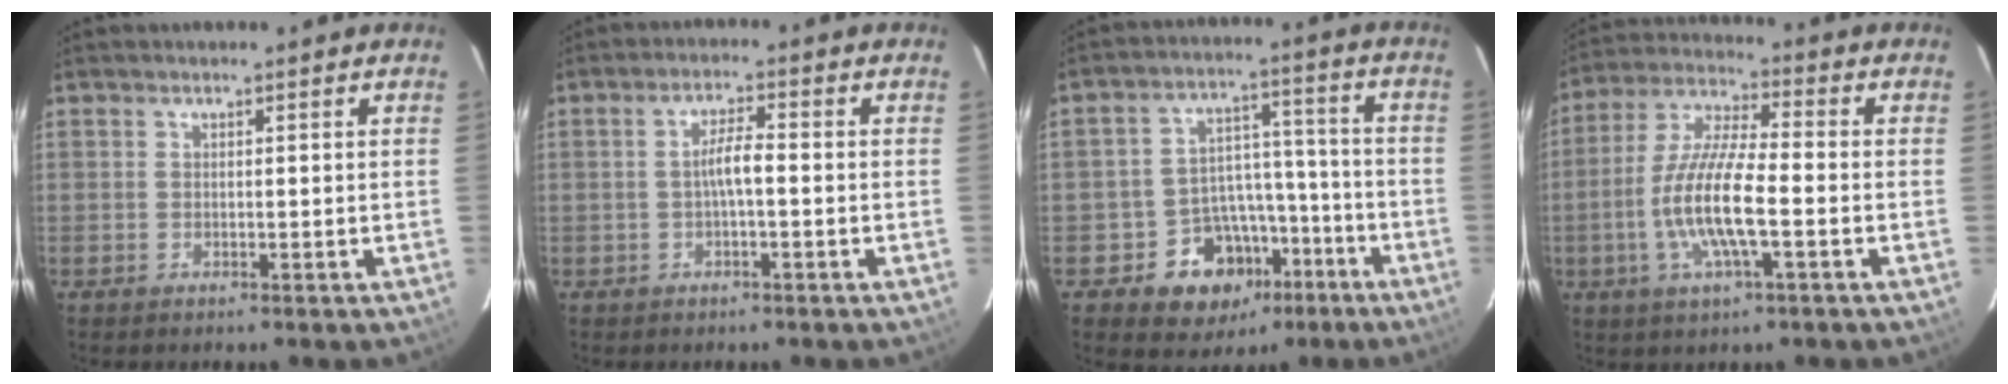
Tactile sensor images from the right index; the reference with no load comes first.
{"total": 3.4, "force": [-0.7, 0.5, 3.3], "torque": [-0.063, 0.008, -0.010]}
{"total": 12.4, "force": [-6.8, 9.5, 4.1], "torque": [-0.079, 0.042, -0.083]}
{"total": 12.9, "force": [-3.4, 2.6, 12.2], "torque": [-0.252, -0.002, -0.070]}